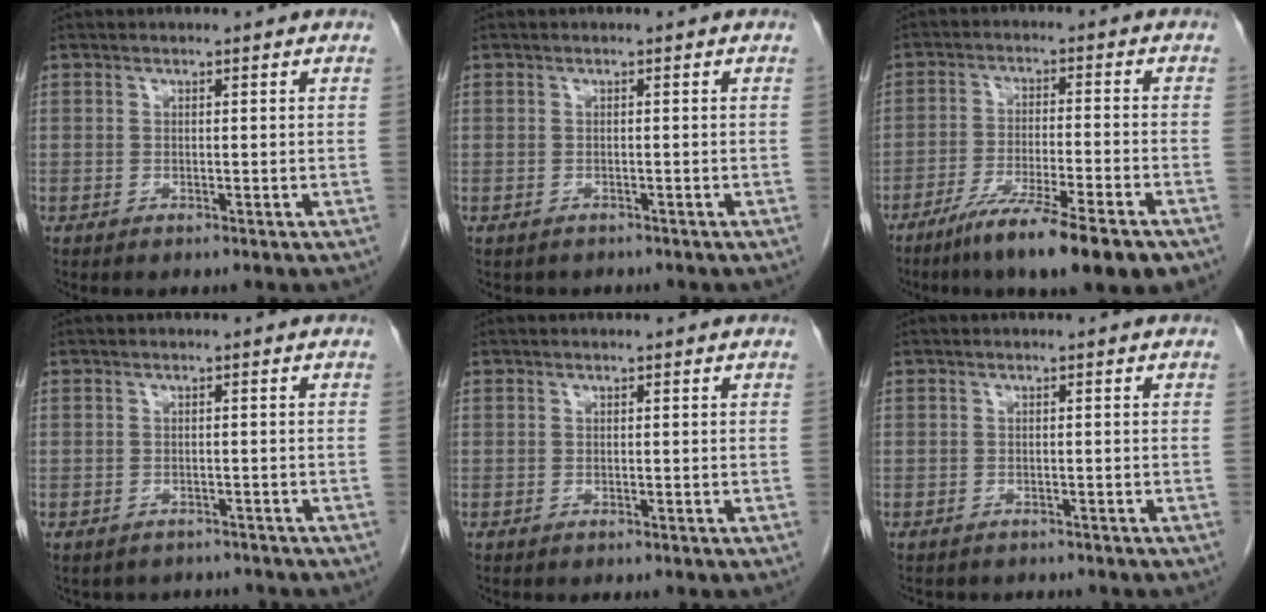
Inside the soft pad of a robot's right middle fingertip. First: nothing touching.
{"total": 1.9, "force": [-1.6, 1.0, 0.1], "torque": [-0.009, 0.000, -0.021]}
{"total": 13.1, "force": [-9.1, 0.7, 9.5], "torque": [-0.143, -0.031, -0.143]}
{"total": 4.4, "force": [-3.9, 1.9, -0.1], "torque": [0.003, 0.010, -0.048]}
{"total": 0.0}
{"total": 3.7, "force": [-3.2, 1.7, 0.3], "torque": [-0.009, 0.000, -0.044]}